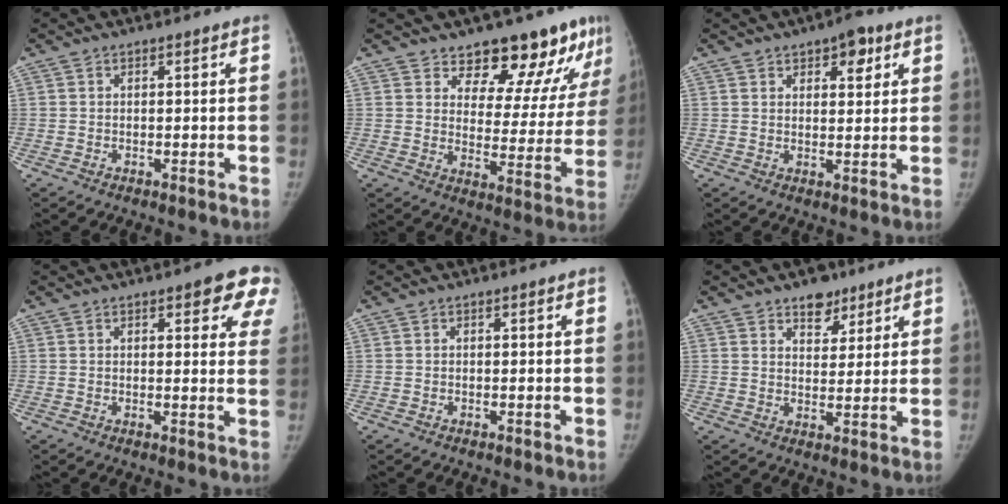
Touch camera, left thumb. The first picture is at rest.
{"total": 16.4, "force": [12.5, 7.0, 7.9], "torque": [-0.045, -0.087, 0.160]}
{"total": 5.8, "force": [3.1, 2.9, 4.0], "torque": [-0.030, -0.012, 0.040]}
{"total": 9.3, "force": [5.3, 3.3, 6.8], "torque": [-0.038, -0.017, 0.053]}
{"total": 0.0}
{"total": 6.1, "force": [4.2, 3.6, 2.5], "torque": [-0.006, -0.025, 0.067]}